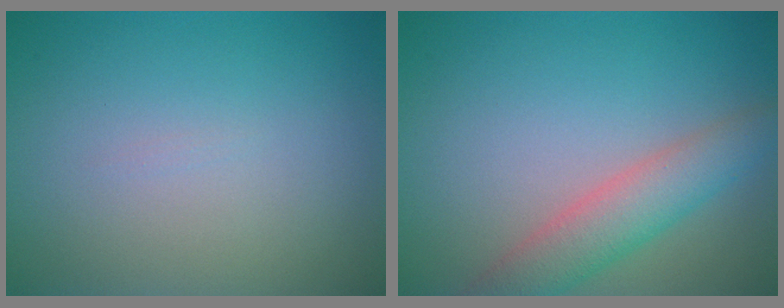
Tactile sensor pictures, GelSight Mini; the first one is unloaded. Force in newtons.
{"total": 4.3, "press": 4.3, "slide": 0.2}